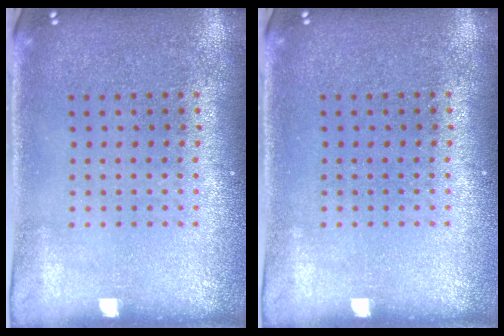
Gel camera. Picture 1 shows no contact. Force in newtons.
{"total": 0.0}